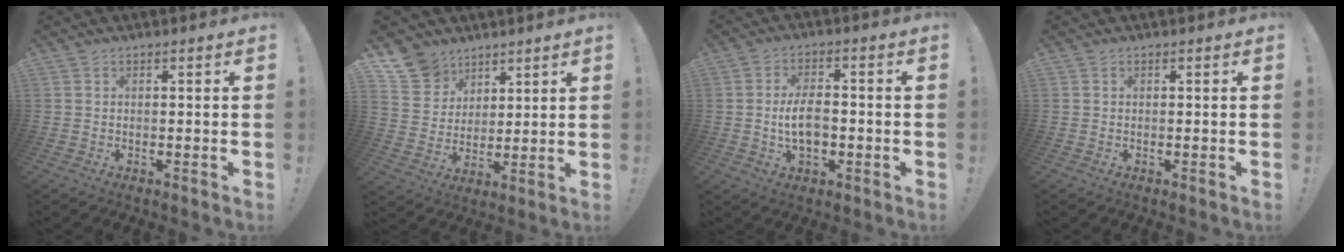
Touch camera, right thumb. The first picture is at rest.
{"total": 11.0, "force": [7.5, 7.7, 2.1], "torque": [-0.045, -0.054, 0.152]}
{"total": 8.3, "force": [-1.4, 4.8, 6.6], "torque": [-0.109, 0.003, -0.028]}
{"total": 0.0}